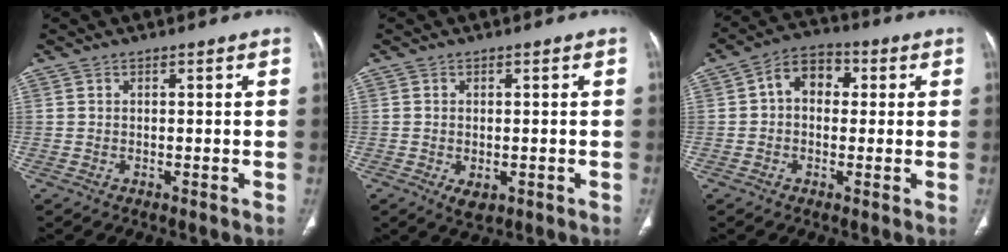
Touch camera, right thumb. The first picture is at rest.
{"total": 2.9, "force": [-0.9, 1.8, 2.2], "torque": [-0.035, -0.005, -0.008]}
{"total": 7.5, "force": [1.0, 5.6, 5.0], "torque": [-0.050, 0.021, 0.004]}